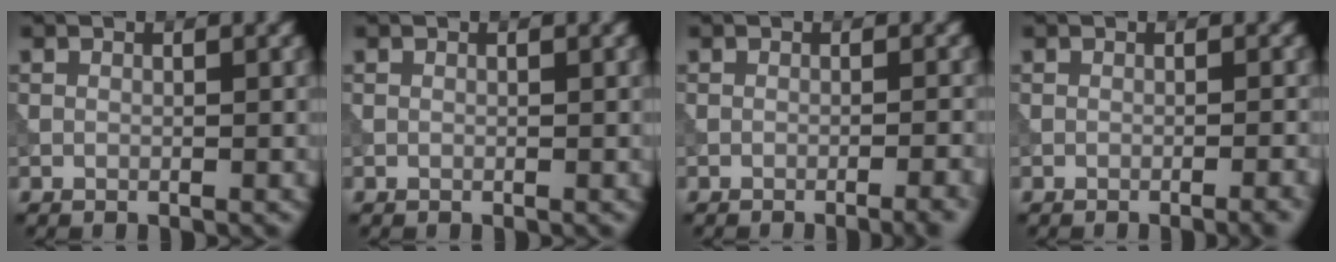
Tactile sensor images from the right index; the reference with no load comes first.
{"total": 0.0}
{"total": 2.7, "force": [-1.6, 0.6, 2.1], "torque": [-0.024, 0.012, -0.027]}
{"total": 1.7, "force": [-0.9, 0.4, 1.4], "torque": [-0.013, 0.003, -0.015]}